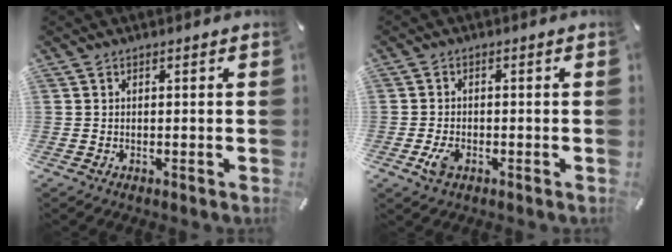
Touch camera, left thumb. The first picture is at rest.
{"total": 3.4, "force": [-1.5, 2.1, 2.3], "torque": [-0.058, -0.001, -0.029]}